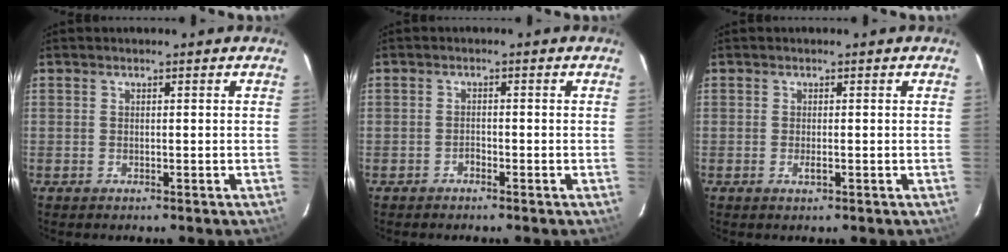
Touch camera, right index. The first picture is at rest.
{"total": 1.0, "force": [-0.9, 0.5, 0.1], "torque": [-0.001, 0.001, -0.016]}
{"total": 1.1, "force": [-0.4, 0.2, 1.0], "torque": [-0.018, -0.004, -0.006]}